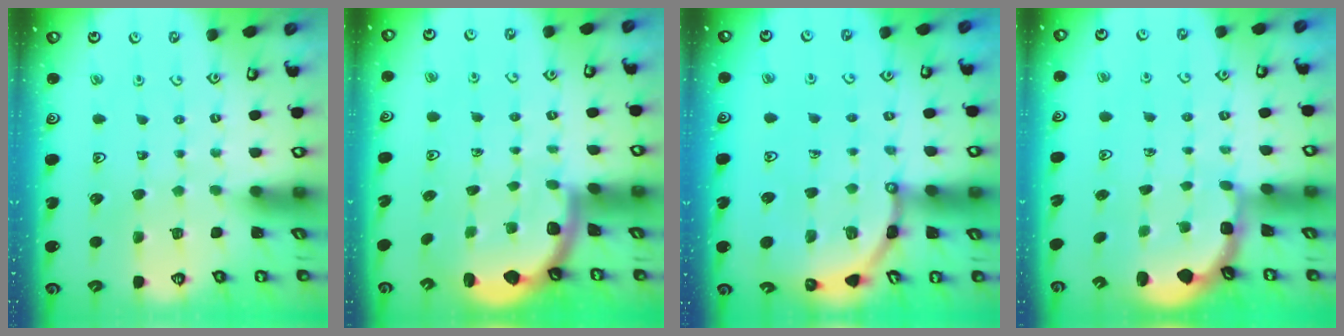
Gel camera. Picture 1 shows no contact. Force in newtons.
{"total": 1.8, "press": 1.8, "slide": 0.1}
{"total": 7.7, "press": 7.6, "slide": 0.9}
{"total": 2.5, "press": 2.1, "slide": 1.3}